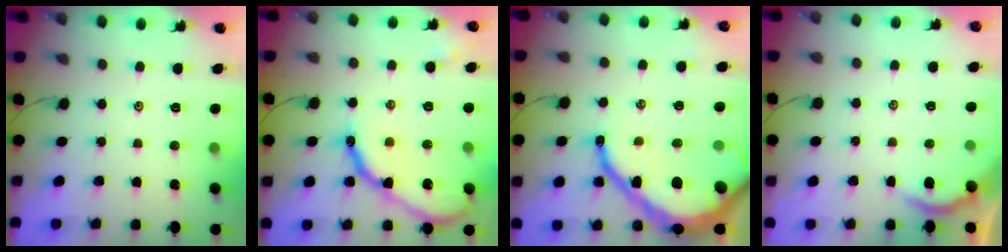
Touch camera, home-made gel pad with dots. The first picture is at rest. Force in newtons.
{"total": 13.4, "press": 13.4, "slide": 0.5}
{"total": 21.8, "press": 21.7, "slide": 2.2}
{"total": 2.1, "press": 2.0, "slide": 0.4}